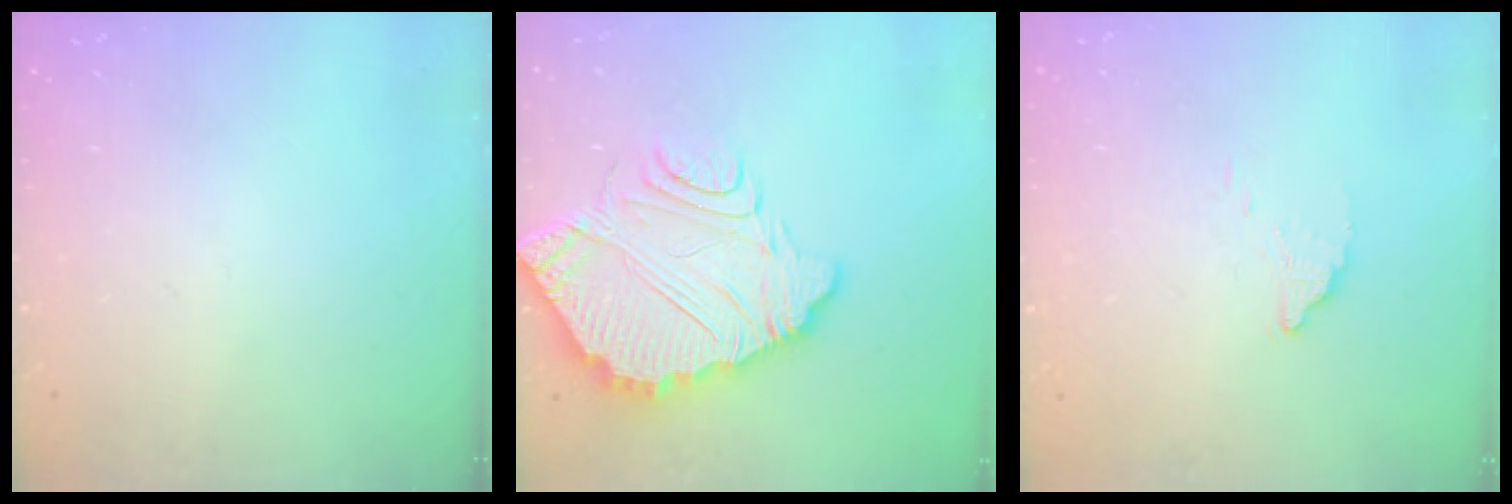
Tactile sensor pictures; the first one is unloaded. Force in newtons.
{"total": 13.2, "press": 13.1, "slide": 0.9}
{"total": 2.8, "press": 2.8, "slide": 0.1}